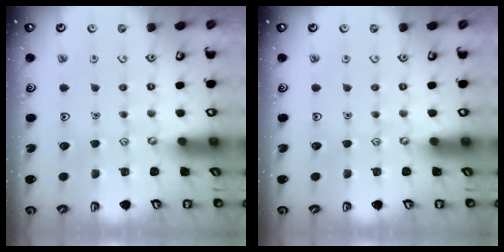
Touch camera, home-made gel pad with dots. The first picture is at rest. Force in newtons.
{"total": 0.0}